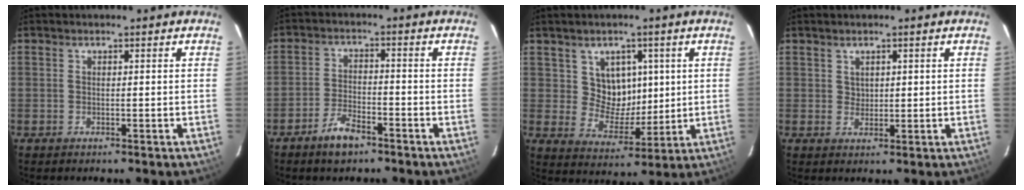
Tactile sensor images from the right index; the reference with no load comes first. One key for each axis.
{"total": 5.4, "fx": -4.0, "fy": 2.1, "fz": 3.0, "tx": -0.075, "ty": 0.001, "tz": -0.073}
{"total": 7.9, "fx": 2.4, "fy": 6.8, "fz": 3.1, "tx": -0.049, "ty": 0.006, "tz": 0.051}
{"total": 1.8, "fx": 1.0, "fy": 1.4, "fz": 0.6, "tx": -0.004, "ty": 0.004, "tz": 0.020}